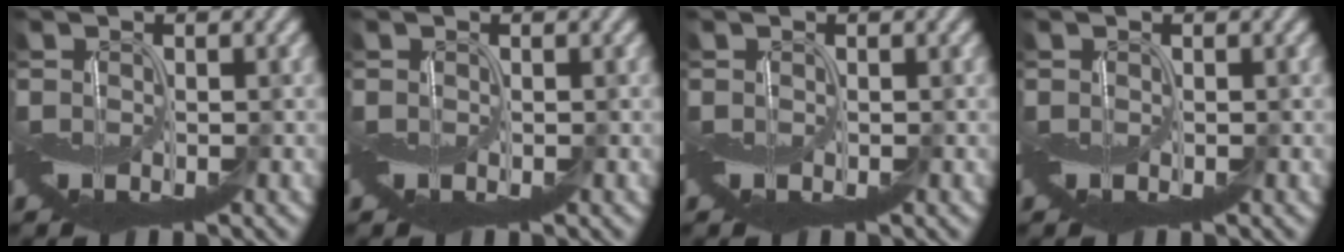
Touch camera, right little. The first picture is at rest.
{"total": 0.0}
{"total": 0.0}
{"total": 0.0}